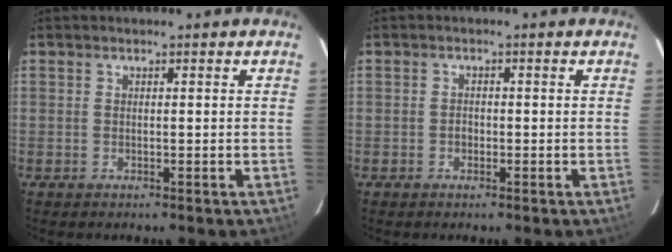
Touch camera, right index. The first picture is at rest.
{"total": 1.2, "force": [-0.4, 1.0, 0.4], "torque": [-0.007, 0.002, -0.006]}